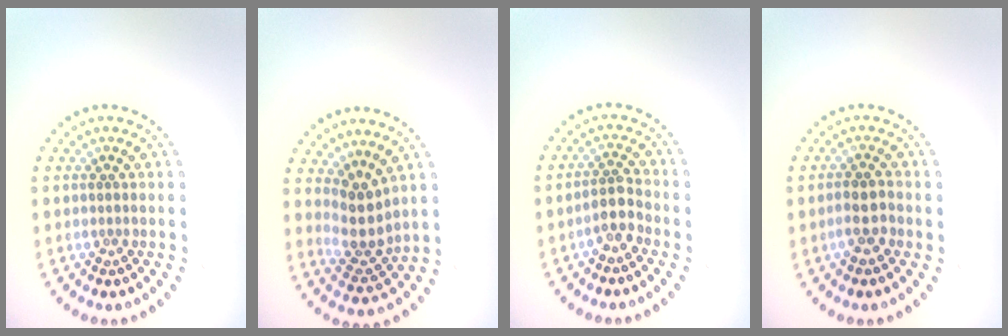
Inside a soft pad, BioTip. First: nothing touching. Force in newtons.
{"total": 3.3, "press": 2.4, "slide": 2.2}
{"total": 2.5, "press": 2.1, "slide": 1.3}
{"total": 2.1, "press": 2.0, "slide": 0.8}